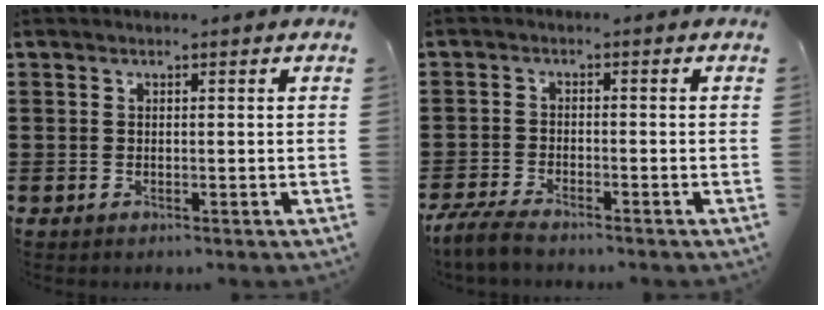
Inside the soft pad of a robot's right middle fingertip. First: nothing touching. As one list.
[{"total": 3.6, "force": [-3.2, 0.2, 1.5], "torque": [-0.048, -0.010, -0.069]}]